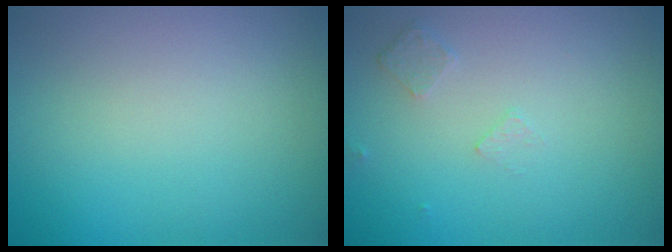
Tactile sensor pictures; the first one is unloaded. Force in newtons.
{"total": 0.8, "press": 0.6, "slide": 0.5}